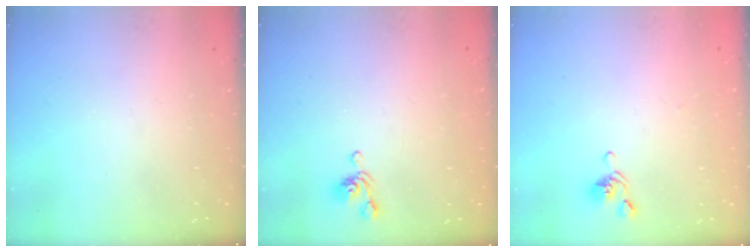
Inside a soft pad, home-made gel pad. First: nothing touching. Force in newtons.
{"total": 5.1, "press": 5.1, "slide": 0.2}
{"total": 2.7, "press": 2.6, "slide": 0.6}